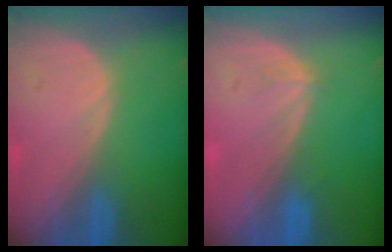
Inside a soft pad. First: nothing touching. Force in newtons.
{"total": 0.9, "press": 0.8, "slide": 0.2}